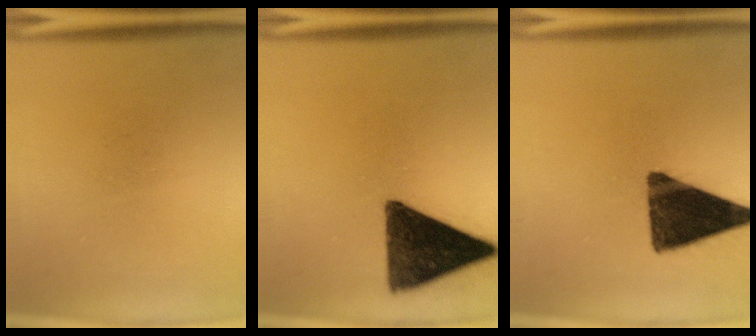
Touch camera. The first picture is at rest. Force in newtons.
{"total": 14.0}
{"total": 14.9}